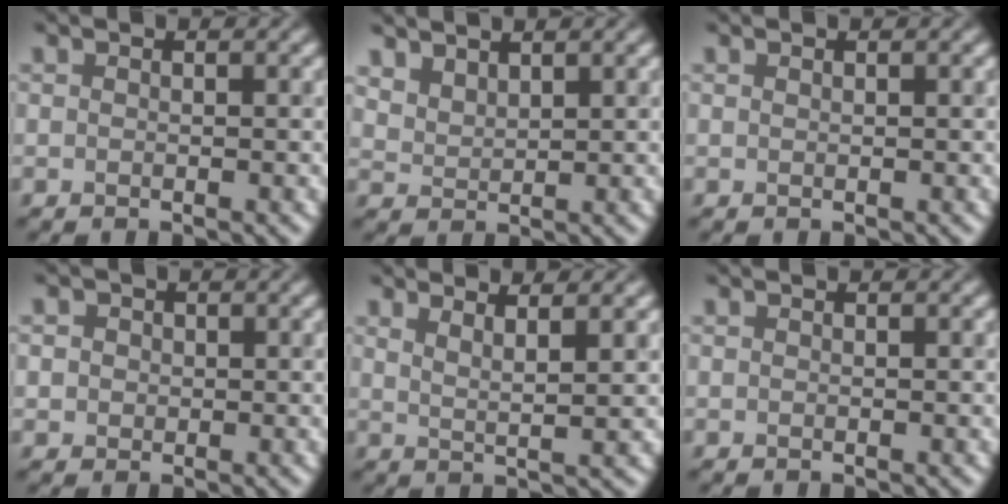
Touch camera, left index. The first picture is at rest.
{"total": 2.5, "force": [2.2, 0.9, 0.8], "torque": [-0.019, 0.001, 0.052]}
{"total": 0.0}
{"total": 2.5, "force": [0.9, 2.1, 1.0], "torque": [-0.008, 0.011, 0.003]}
{"total": 3.0, "force": [2.1, 0.6, 2.1], "torque": [-0.024, 0.001, 0.030]}
{"total": 0.0}